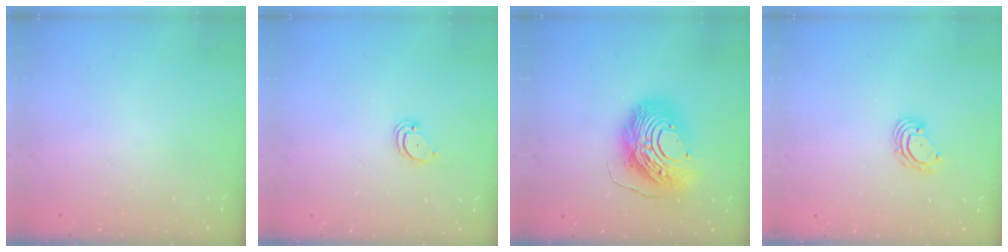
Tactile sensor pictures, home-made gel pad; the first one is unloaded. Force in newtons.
{"total": 3.0, "press": 3.0, "slide": 0.2}
{"total": 18.0, "press": 17.9, "slide": 1.9}
{"total": 4.0, "press": 4.0, "slide": 0.4}